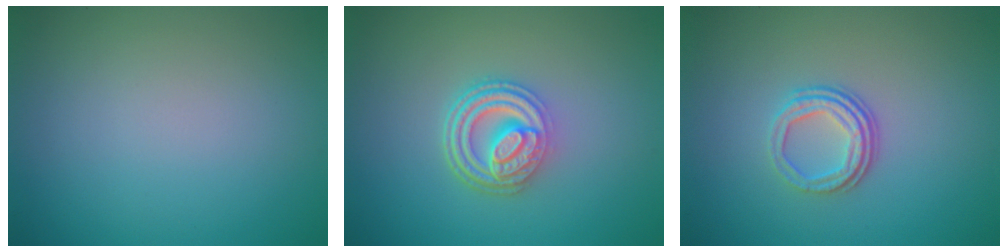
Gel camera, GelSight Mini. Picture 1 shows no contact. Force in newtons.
{"total": 4.8, "press": 3.6, "slide": 3.1}
{"total": 3.1, "press": 2.3, "slide": 2.1}